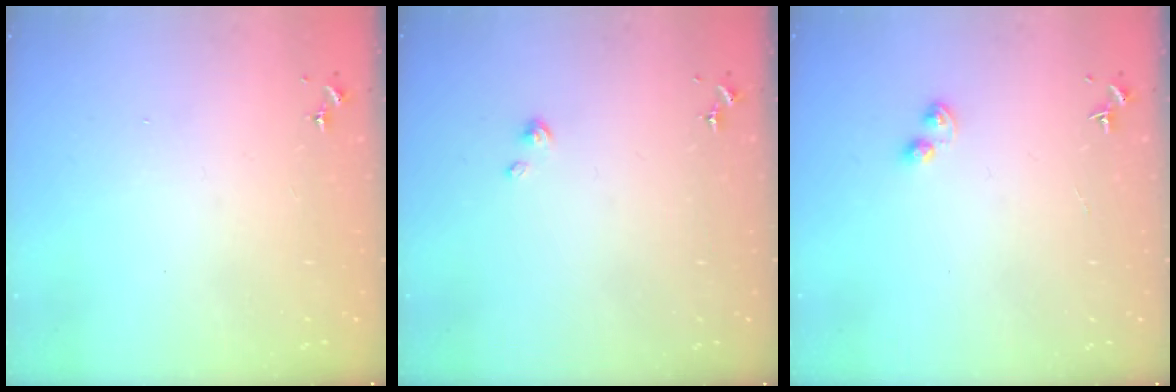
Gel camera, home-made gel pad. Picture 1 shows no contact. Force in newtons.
{"total": 2.9, "press": 2.9, "slide": 0.2}
{"total": 2.7, "press": 2.7, "slide": 0.4}